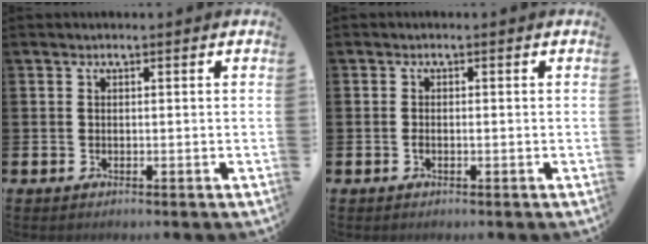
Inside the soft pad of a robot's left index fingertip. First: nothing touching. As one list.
[{"total": 0.5, "force": [-0.2, 0.2, 0.4], "torque": [-0.010, -0.002, -0.004]}]